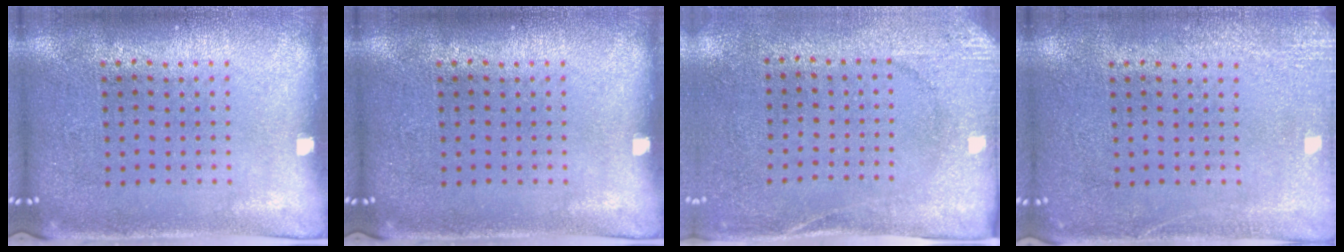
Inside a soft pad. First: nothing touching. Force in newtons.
{"total": 0.0}
{"total": 2.6, "press": 2.2, "slide": 1.4}
{"total": 2.8, "press": 2.7, "slide": 0.4}